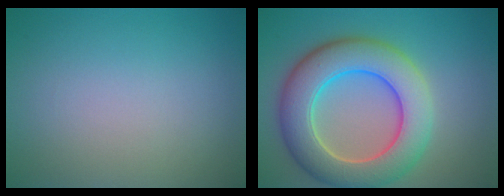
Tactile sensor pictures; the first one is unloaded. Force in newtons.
{"total": 9.3, "press": 9.3, "slide": 0.4}